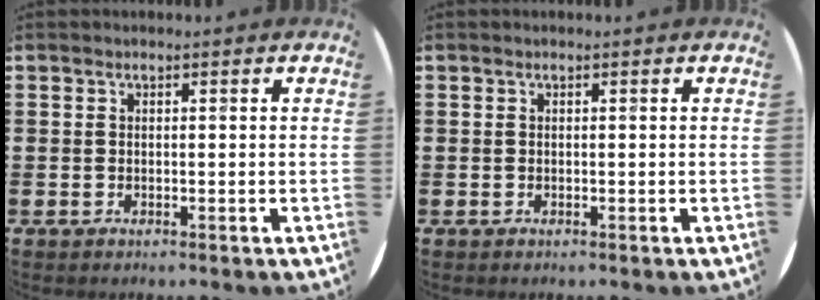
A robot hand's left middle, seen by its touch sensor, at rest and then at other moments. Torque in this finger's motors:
{"motor_torque": [0.75, -0.85, 0.07, 0.01]}